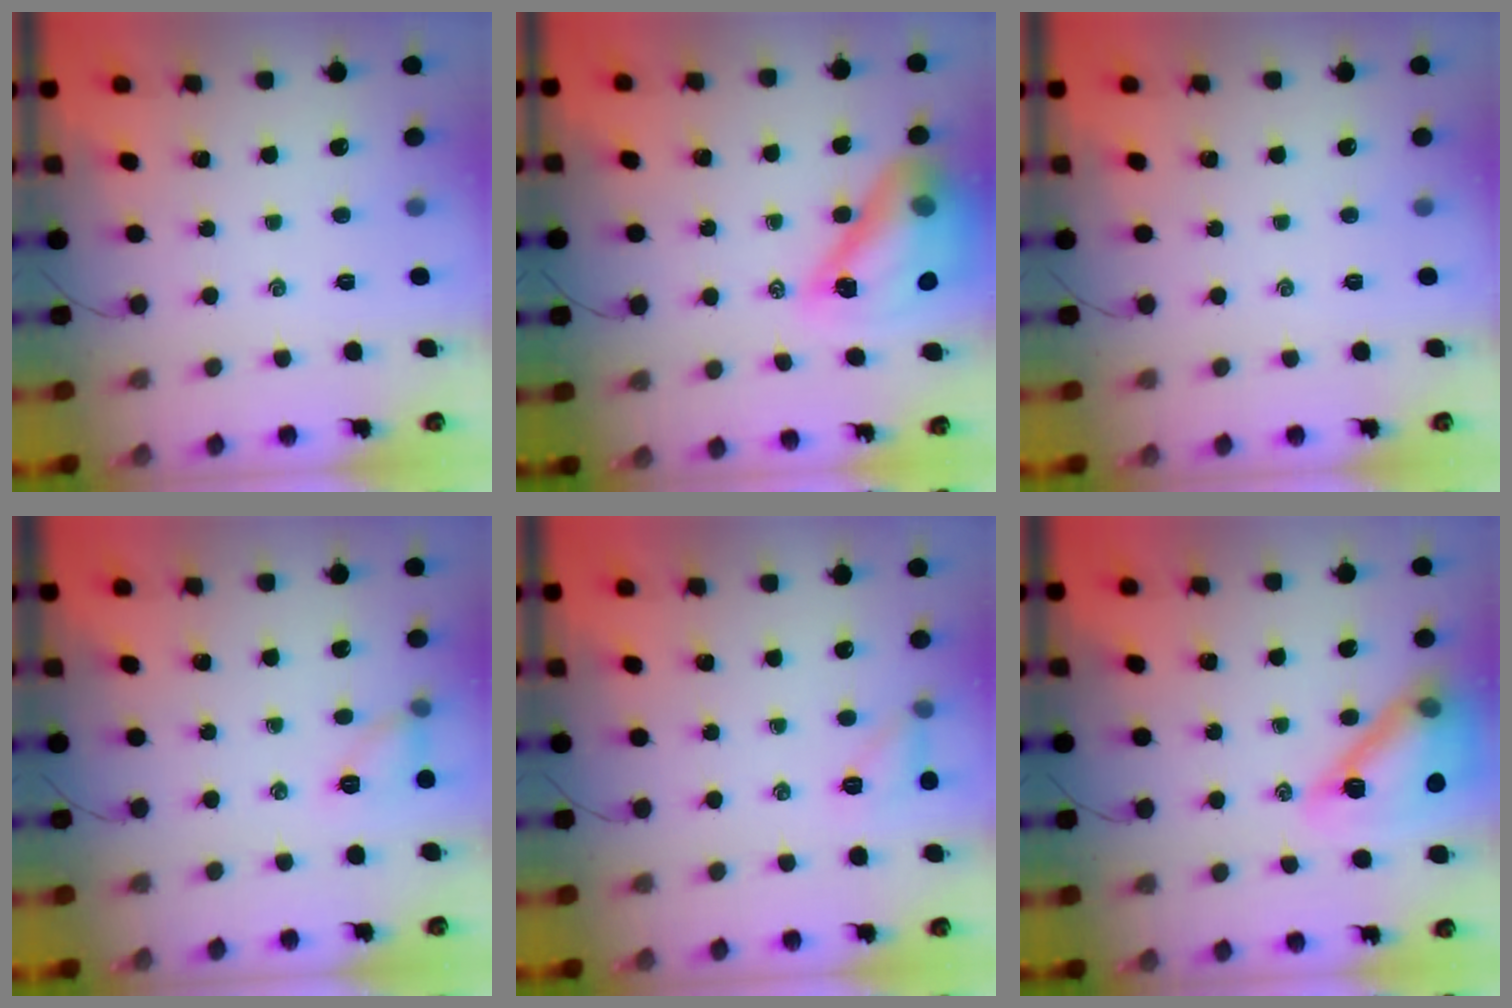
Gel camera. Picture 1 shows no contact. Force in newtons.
{"total": 18.4, "press": 17.7, "slide": 5.2}
{"total": 0.0}
{"total": 6.9, "press": 6.8, "slide": 0.6}
{"total": 7.4, "press": 7.2, "slide": 1.3}
{"total": 18.4, "press": 18.1, "slide": 2.8}